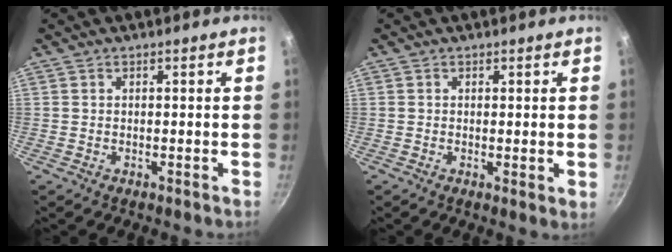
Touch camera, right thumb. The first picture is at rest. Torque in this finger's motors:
{"motor_torque": [-0.25, 0.25, -0.19, -0.13, 0.03]}